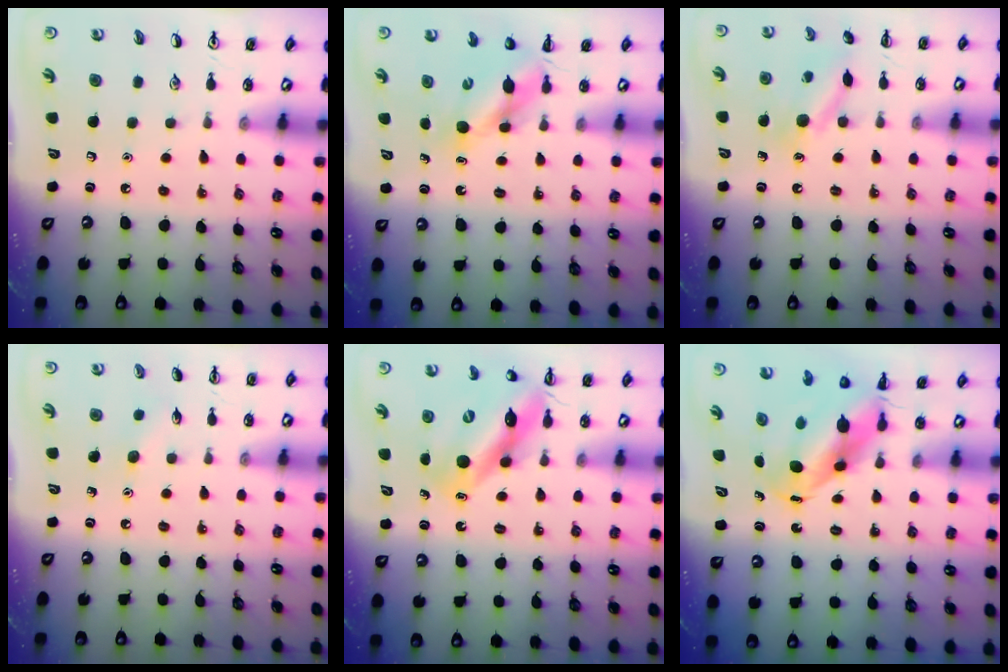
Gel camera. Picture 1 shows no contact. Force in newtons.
{"total": 5.2, "press": 5.1, "slide": 0.7}
{"total": 11.1, "press": 11.0, "slide": 1.7}
{"total": 4.5, "press": 4.2, "slide": 1.4}
{"total": 11.8, "press": 11.3, "slide": 3.3}
{"total": 6.6, "press": 6.3, "slide": 1.8}